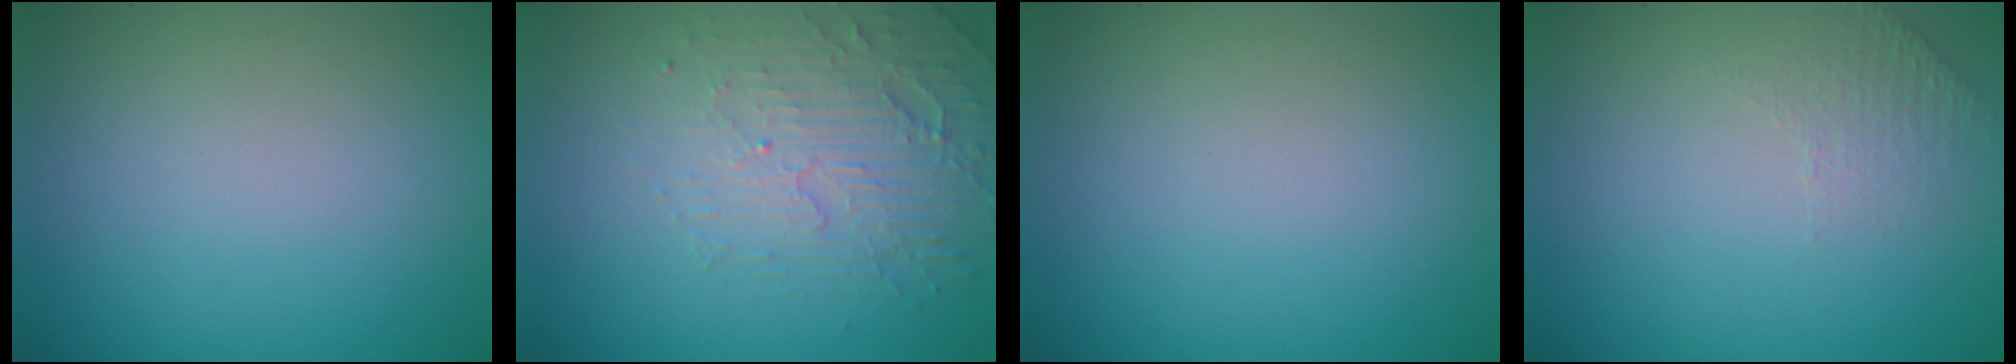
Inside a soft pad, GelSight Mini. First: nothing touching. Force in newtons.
{"total": 5.2, "press": 3.2, "slide": 4.0}
{"total": 0.0}
{"total": 1.2, "press": 0.7, "slide": 0.9}